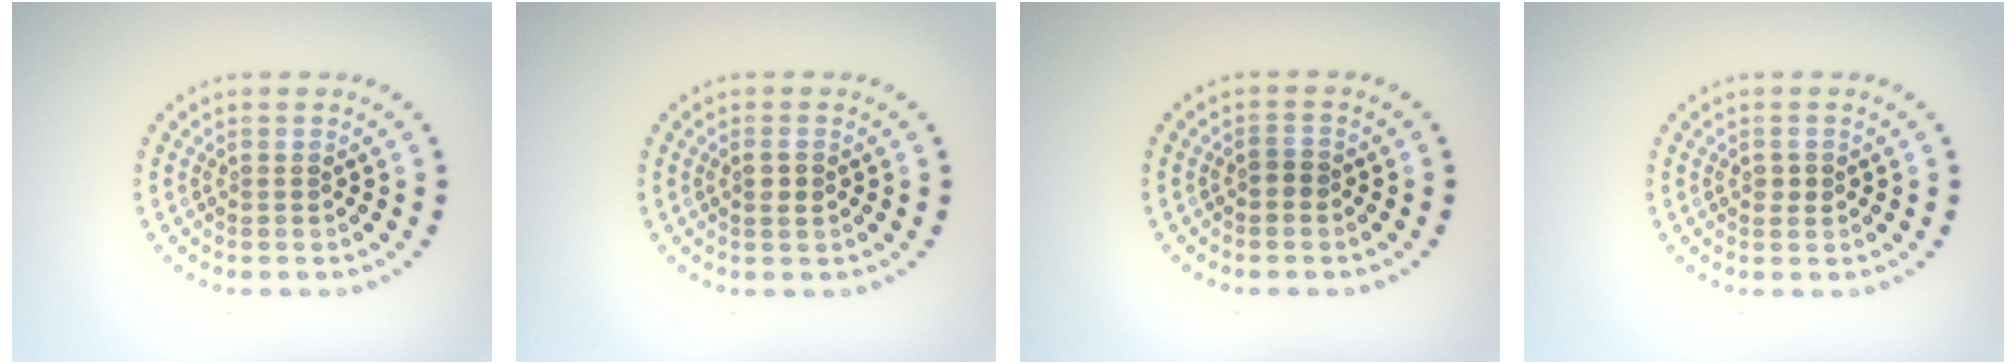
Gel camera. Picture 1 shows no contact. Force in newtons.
{"total": 1.2, "press": 1.1, "slide": 0.3}
{"total": 1.0, "press": 0.9, "slide": 0.4}
{"total": 0.9, "press": 0.9, "slide": 0.0}